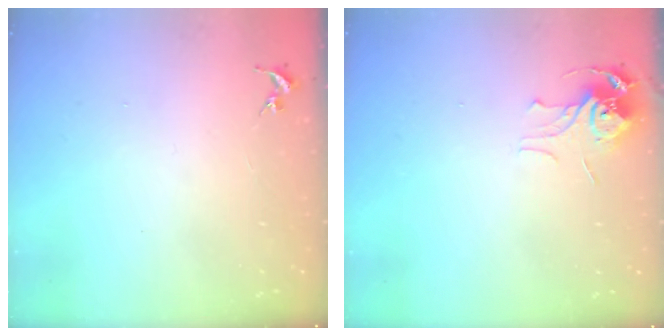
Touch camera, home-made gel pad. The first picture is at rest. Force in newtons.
{"total": 7.8, "press": 7.7, "slide": 0.7}